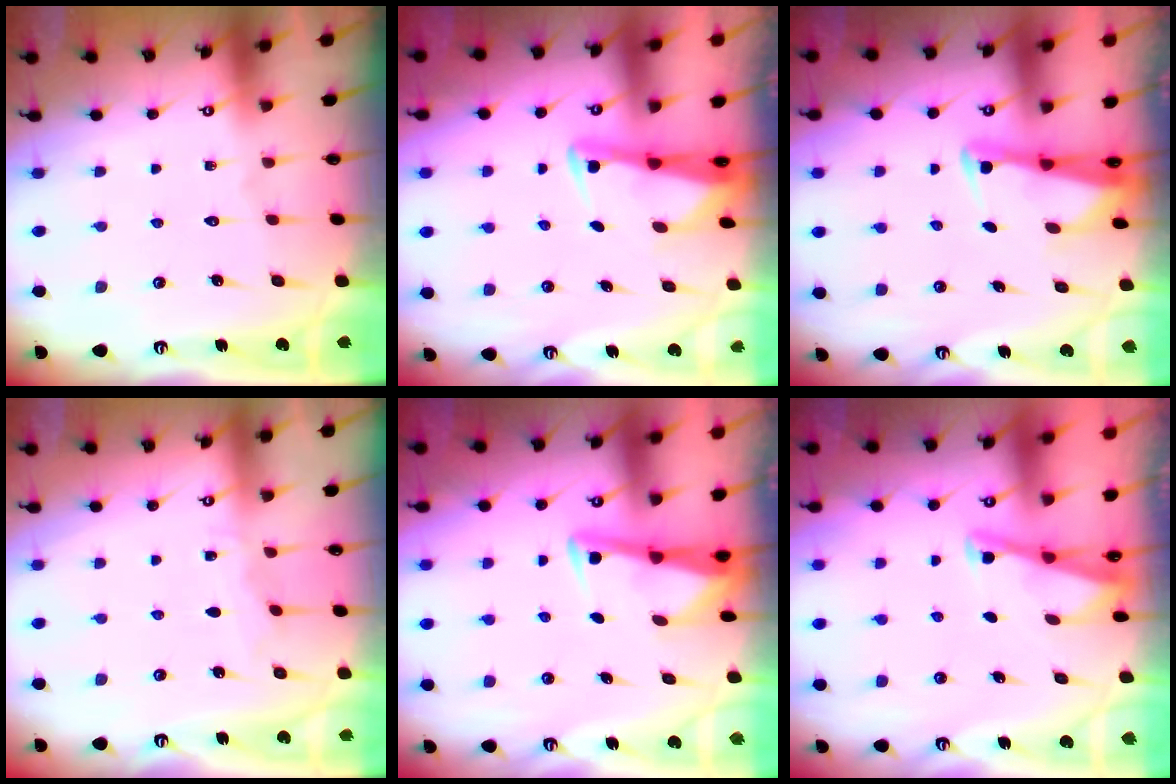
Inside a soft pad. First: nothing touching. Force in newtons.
{"total": 2.5, "press": 2.5, "slide": 0.5}
{"total": 2.4, "press": 2.3, "slide": 0.5}
{"total": 3.1, "press": 3.1, "slide": 0.1}
{"total": 3.2, "press": 3.2, "slide": 0.3}
{"total": 2.7, "press": 2.7, "slide": 0.2}